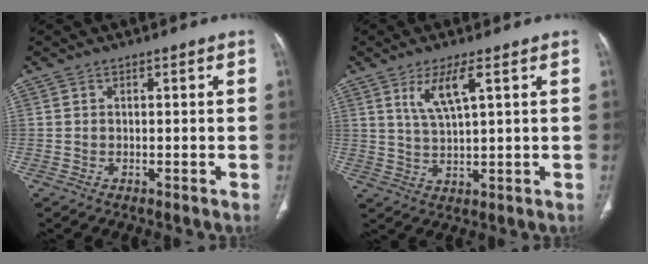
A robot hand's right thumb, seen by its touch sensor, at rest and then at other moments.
{"total": 6.3, "force": [2.9, 1.2, 5.4], "torque": [-0.114, -0.017, 0.065]}